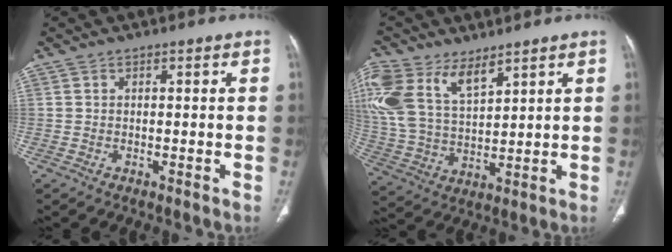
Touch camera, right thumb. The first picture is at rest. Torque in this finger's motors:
{"motor_torque": [0.15, 0.32, 1.14, 0.94, 0.18]}